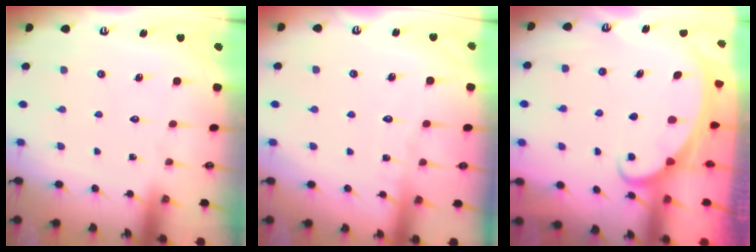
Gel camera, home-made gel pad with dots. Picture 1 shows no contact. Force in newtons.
{"total": 2.5, "press": 2.5, "slide": 0.2}
{"total": 1.9, "press": 1.9, "slide": 0.3}